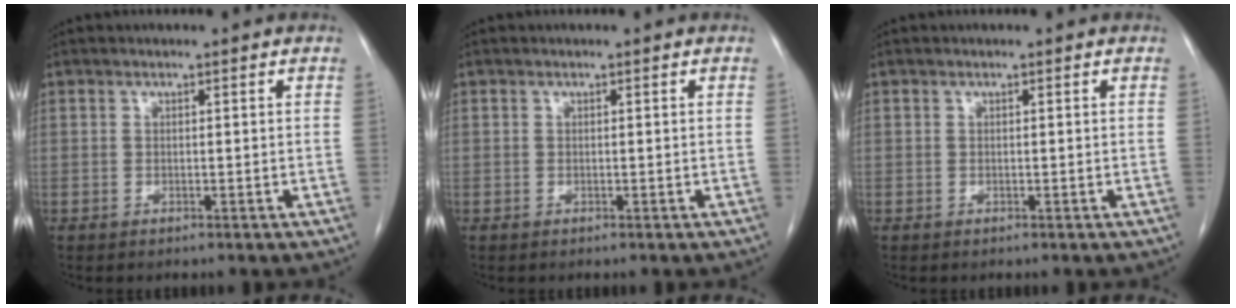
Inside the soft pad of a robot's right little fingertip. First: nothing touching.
{"total": 0.0}
{"total": 0.0}